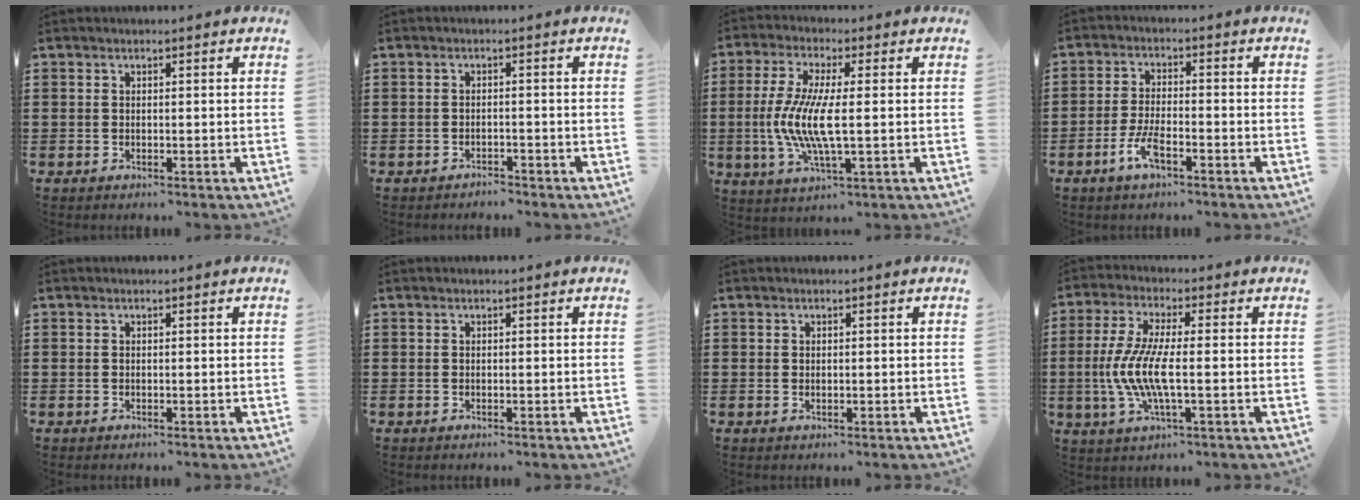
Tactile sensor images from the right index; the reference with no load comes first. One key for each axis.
{"total": 1.5, "fx": -1.5, "fy": 0.1, "fz": -0.1, "tx": -0.003, "ty": 0.002, "tz": -0.034}
{"total": 8.6, "fx": -0.9, "fy": 1.8, "fz": 8.4, "tx": -0.183, "ty": -0.017, "tz": -0.025}
{"total": 4.9, "fx": -2.6, "fy": 1.6, "fz": 3.8, "tx": -0.088, "ty": -0.003, "tz": -0.054}
{"total": 0.0}
{"total": 0.0}
{"total": 0.5, "fx": 0.2, "fy": 0.4, "fz": 0.2, "tx": -0.005, "ty": 0.002, "tz": 0.005}
{"total": 8.1, "fx": -1.5, "fy": 1.7, "fz": 7.8, "tx": -0.183, "ty": -0.020, "tz": -0.039}